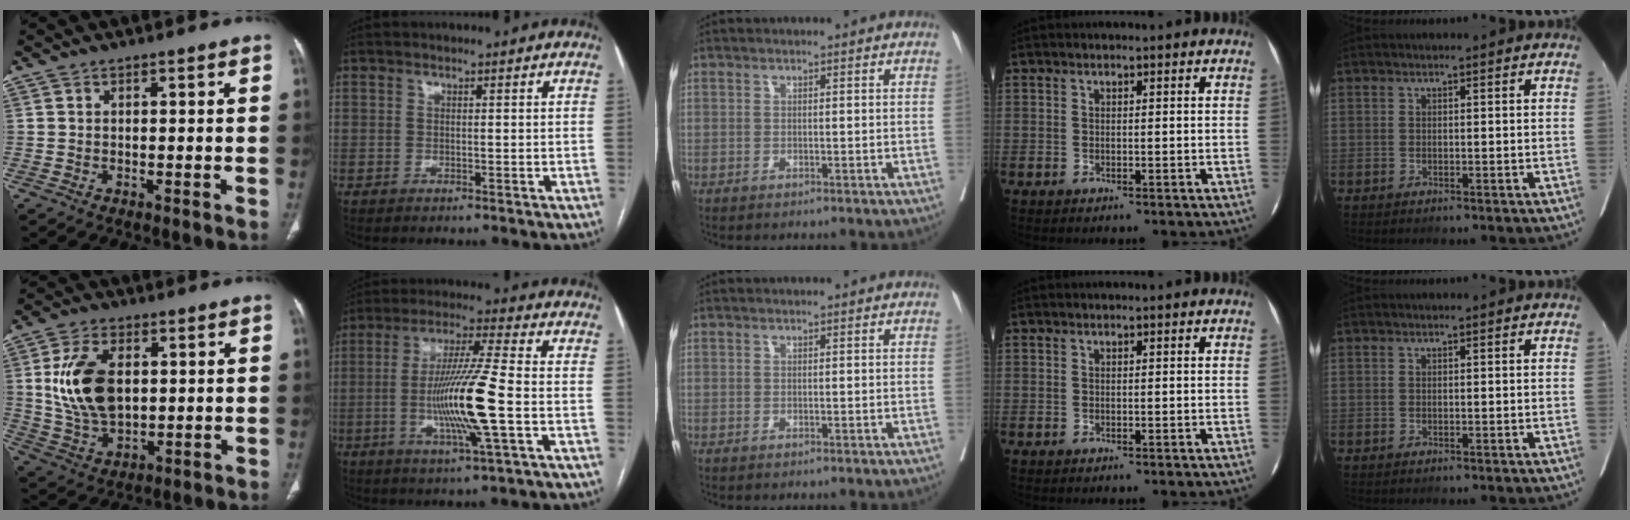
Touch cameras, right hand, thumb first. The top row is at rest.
{"thumb": {"total": 13.7, "force": [2.1, 8.3, 10.8], "torque": [-0.197, -0.009, 0.048]}, "index": {"total": 13.3, "force": [-2.5, -0.4, 13.1], "torque": [-0.255, -0.010, -0.051]}}